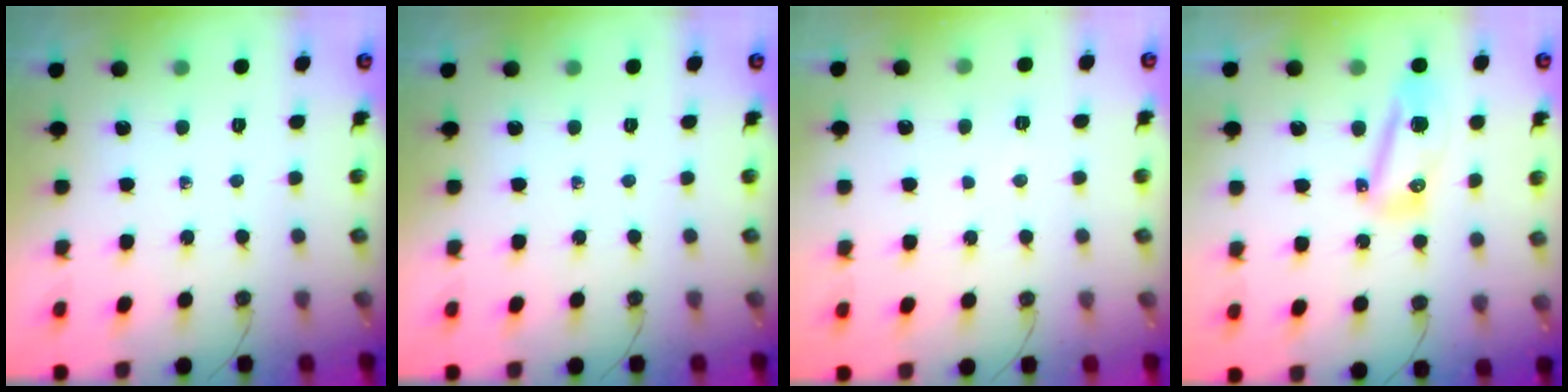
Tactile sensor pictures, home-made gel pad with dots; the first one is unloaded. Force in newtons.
{"total": 0.0}
{"total": 3.9, "press": 3.8, "slide": 1.0}
{"total": 9.6, "press": 9.1, "slide": 2.9}